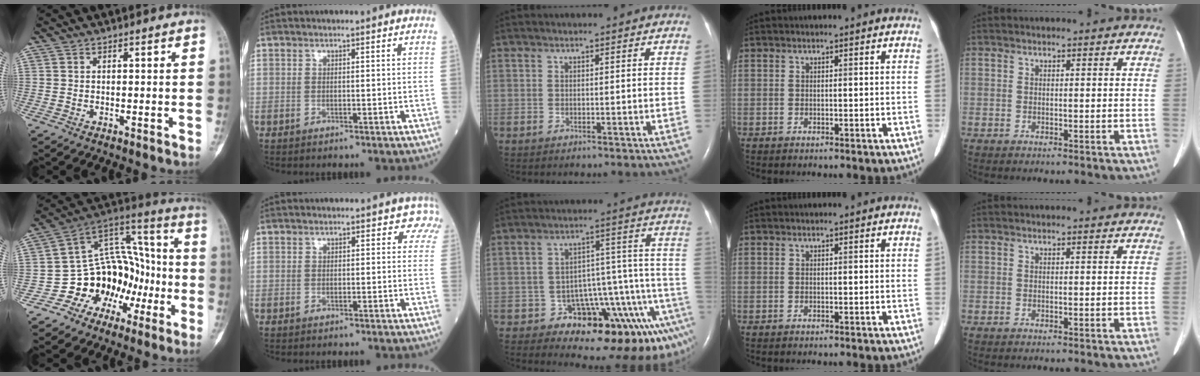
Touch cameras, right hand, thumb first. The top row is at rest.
{"thumb": {"total": 16.7, "force": [-6.6, 13.1, 7.8], "torque": [-0.058, 0.111, -0.110]}, "index": {"total": 2.4, "force": [1.4, 1.8, 0.8], "torque": [0.018, -0.002, -0.001]}, "middle": {"total": 15.7, "force": [-9.7, 6.0, 10.7], "torque": [-0.060, 0.082, -0.125]}}